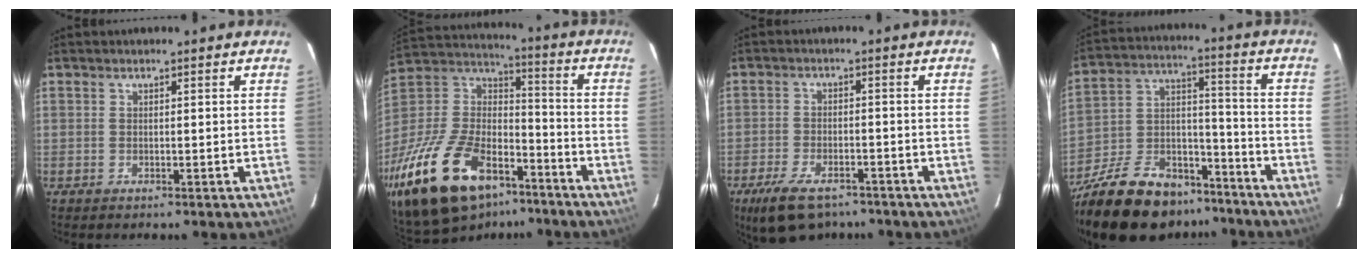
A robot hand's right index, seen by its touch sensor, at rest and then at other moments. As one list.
[{"total": 34.2, "force": [-21.2, 17.1, 20.7], "torque": [-0.450, -0.012, -0.341]}, {"total": 10.6, "force": [-7.7, 4.7, 5.6], "torque": [-0.133, -0.016, -0.131]}, {"total": 27.0, "force": [-20.2, 12.7, 12.7], "torque": [-0.273, 0.022, -0.309]}]